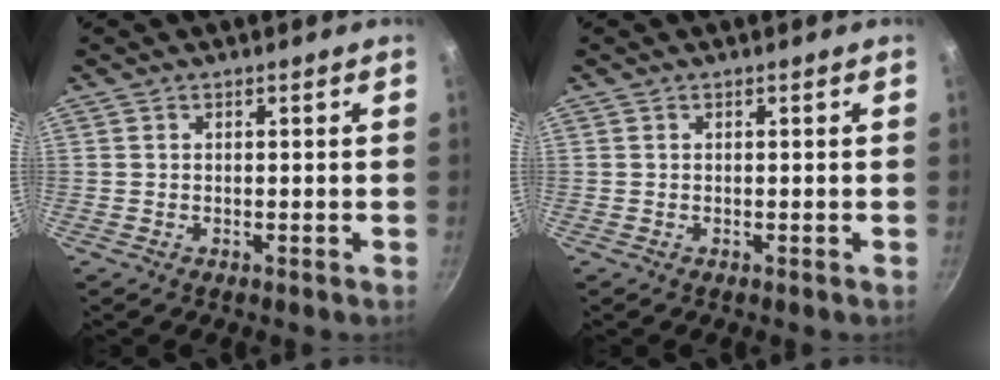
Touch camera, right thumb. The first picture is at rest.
{"total": 0.0}